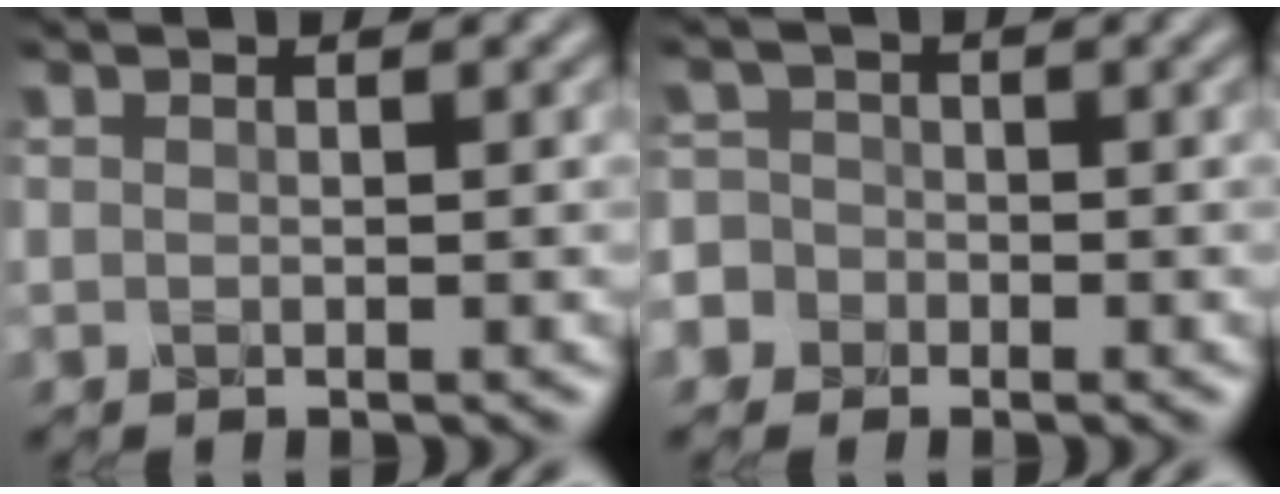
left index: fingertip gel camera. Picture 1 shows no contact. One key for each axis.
{"total": 5.0, "fx": -2.4, "fy": 4.3, "fz": 0.8, "tx": -0.008, "ty": -0.002, "tz": -0.068}